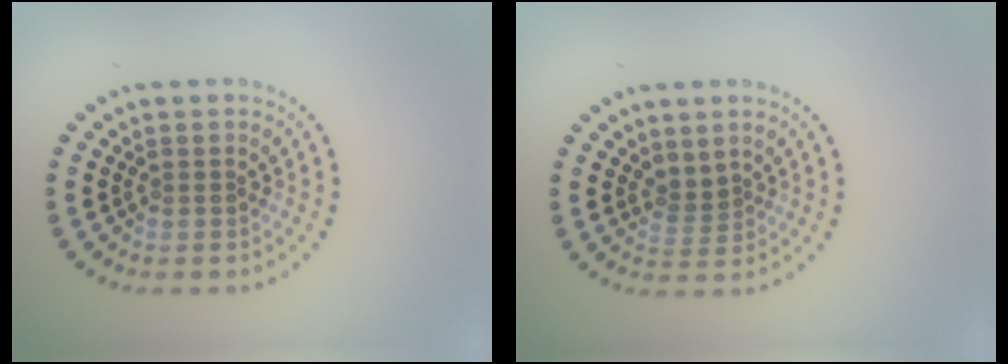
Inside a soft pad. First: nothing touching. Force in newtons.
{"total": 1.5, "press": 1.0, "slide": 1.2}